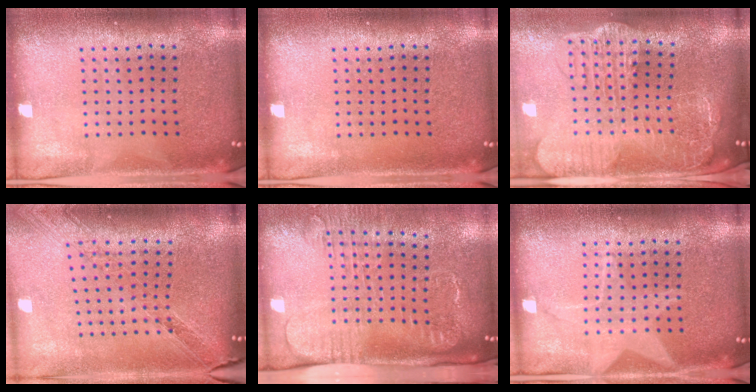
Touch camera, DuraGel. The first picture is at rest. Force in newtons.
{"total": 0.0}
{"total": 3.8, "press": 3.0, "slide": 2.3}
{"total": 1.1, "press": 1.1, "slide": 0.2}
{"total": 2.6, "press": 2.0, "slide": 1.7}
{"total": 2.4, "press": 2.4, "slide": 0.3}